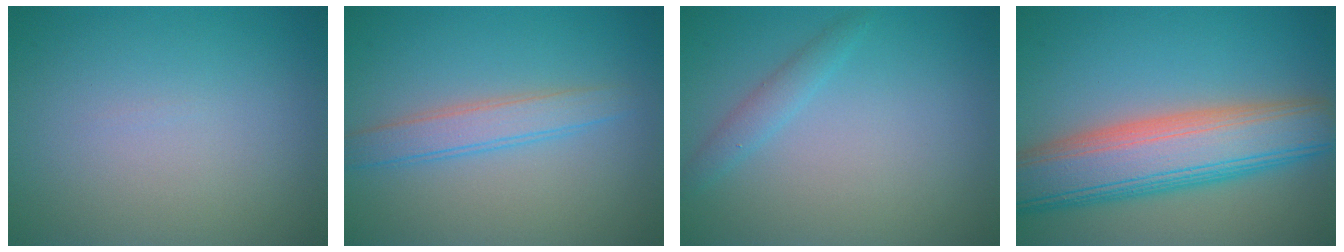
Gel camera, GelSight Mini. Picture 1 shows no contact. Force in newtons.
{"total": 2.8, "press": 2.7, "slide": 0.1}
{"total": 1.5, "press": 1.5, "slide": 0.1}
{"total": 9.7, "press": 9.7, "slide": 1.1}